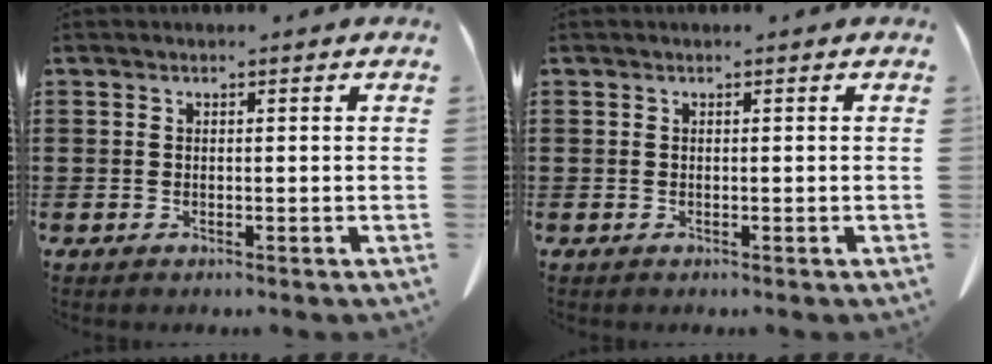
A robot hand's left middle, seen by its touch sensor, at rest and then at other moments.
{"total": 0.0}